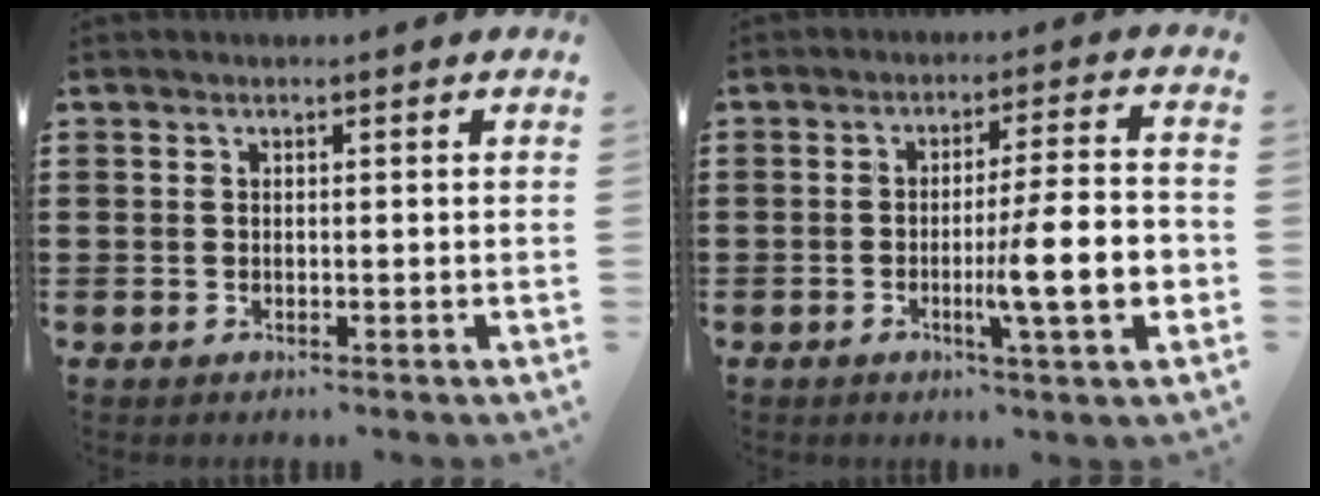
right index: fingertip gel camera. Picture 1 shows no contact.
{"total": 11.3, "force": [-2.5, 1.2, 11.0], "torque": [-0.170, -0.011, -0.046]}